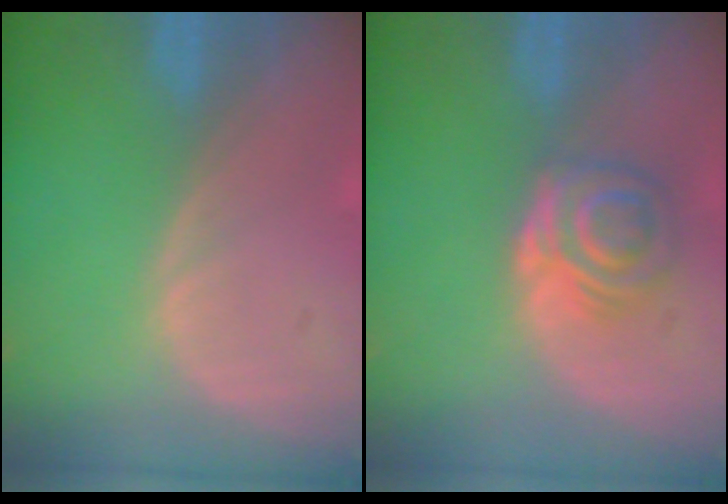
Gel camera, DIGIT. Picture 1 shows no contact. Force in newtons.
{"total": 6.4, "press": 5.3, "slide": 3.6}